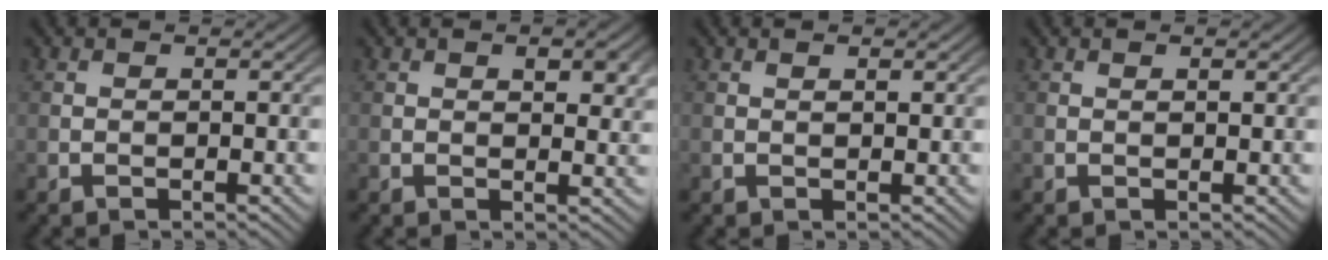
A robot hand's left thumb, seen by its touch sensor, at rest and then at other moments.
{"total": 3.4, "force": [1.4, 1.6, 2.7], "torque": [-0.036, -0.002, 0.023]}
{"total": 1.0, "force": [0.6, 0.2, 0.7], "torque": [-0.012, 0.000, 0.012]}
{"total": 0.6, "force": [0.4, 0.1, 0.5], "torque": [-0.008, 0.002, 0.007]}